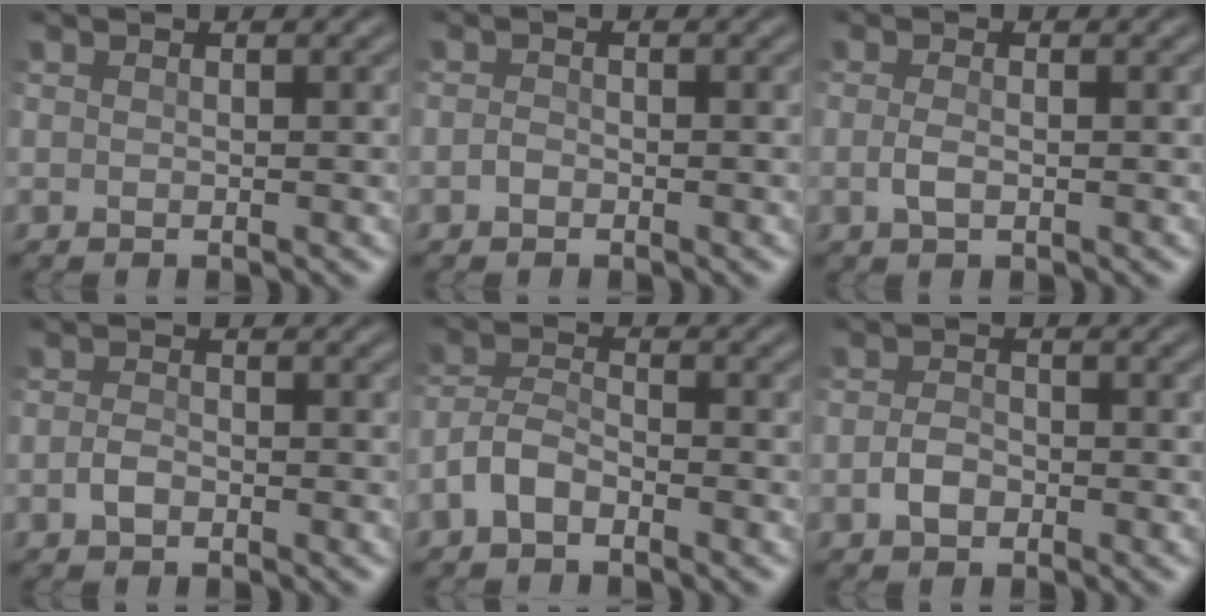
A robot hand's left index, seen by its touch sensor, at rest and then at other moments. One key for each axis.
{"total": 0.6, "fx": -0.3, "fy": 0.4, "fz": 0.2, "tx": -0.004, "ty": 0.005, "tz": -0.009}
{"total": 1.1, "fx": -0.1, "fy": 0.4, "fz": 1.0, "tx": -0.026, "ty": 0.002, "tz": -0.004}
{"total": 0.9, "fx": -0.4, "fy": 0.6, "fz": 0.7, "tx": -0.017, "ty": 0.005, "tz": -0.010}
{"total": 2.6, "fx": -1.7, "fy": 1.2, "fz": 1.5, "tx": -0.034, "ty": 0.011, "tz": -0.044}
{"total": 1.5, "fx": -0.5, "fy": 1.1, "fz": 0.9, "tx": -0.020, "ty": 0.007, "tz": -0.013}